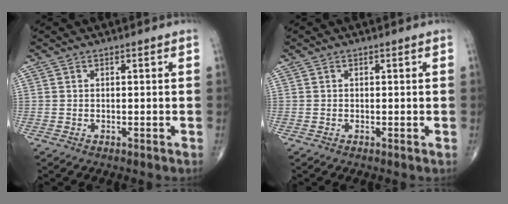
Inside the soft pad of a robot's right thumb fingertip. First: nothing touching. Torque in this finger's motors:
{"motor_torque": [0.22, 0.19, 0.18, -0.19, 0.01]}